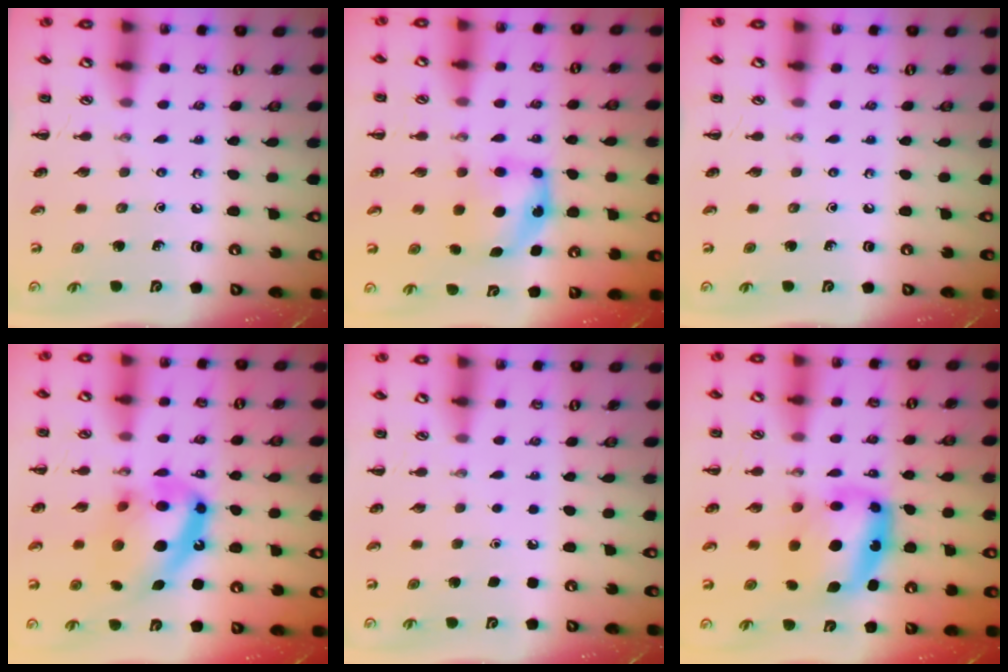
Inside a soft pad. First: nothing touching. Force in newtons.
{"total": 6.2, "press": 6.2, "slide": 0.9}
{"total": 0.0}
{"total": 17.7, "press": 17.3, "slide": 3.8}
{"total": 1.7, "press": 1.7, "slide": 0.1}
{"total": 9.8, "press": 9.5, "slide": 2.5}